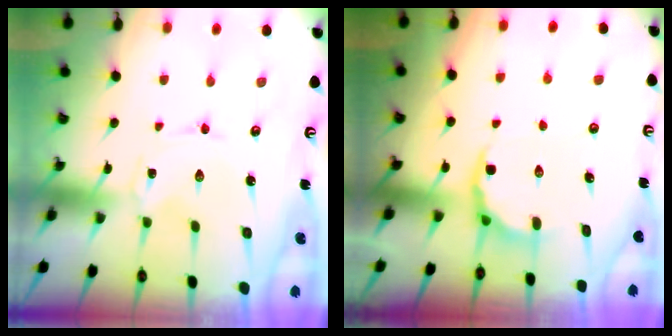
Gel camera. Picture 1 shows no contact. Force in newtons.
{"total": 6.9, "press": 6.5, "slide": 2.3}